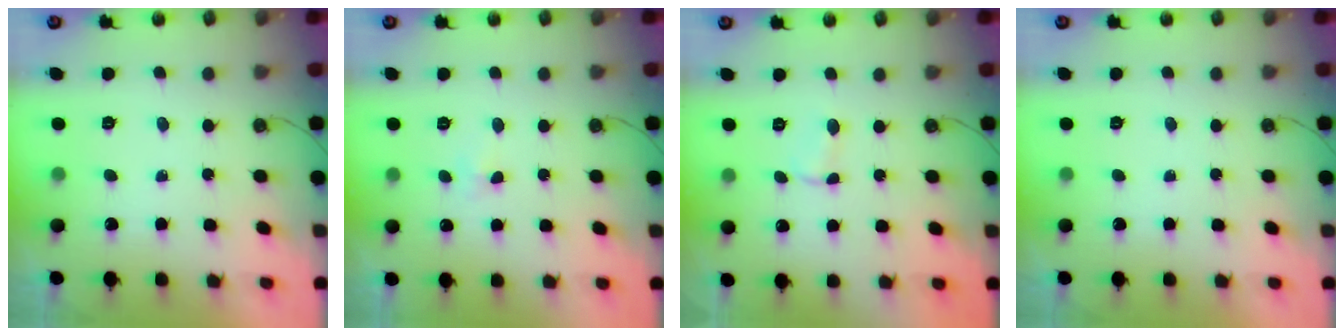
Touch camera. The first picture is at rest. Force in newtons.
{"total": 2.9, "press": 2.8, "slide": 0.6}
{"total": 2.1, "press": 2.1, "slide": 0.2}
{"total": 0.0}